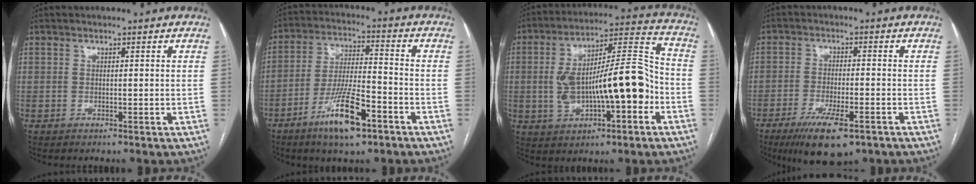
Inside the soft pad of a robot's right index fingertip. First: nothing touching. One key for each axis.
{"total": 11.4, "fx": -6.4, "fy": 2.2, "fz": 9.2, "tx": -0.183, "ty": -0.012, "tz": -0.114}
{"total": 17.4, "fx": -3.0, "fy": 5.2, "fz": 16.3, "tx": -0.282, "ty": 0.033, "tz": -0.038}
{"total": 9.9, "fx": -6.1, "fy": 2.4, "fz": 7.4, "tx": -0.133, "ty": -0.022, "tz": -0.095}